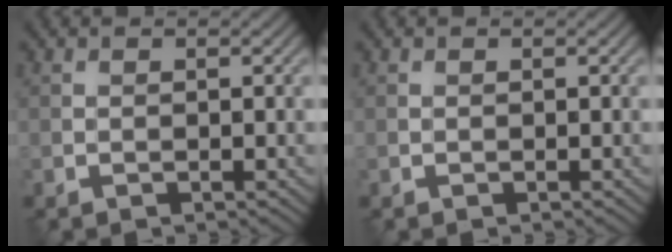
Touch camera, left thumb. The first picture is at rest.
{"total": 0.0}